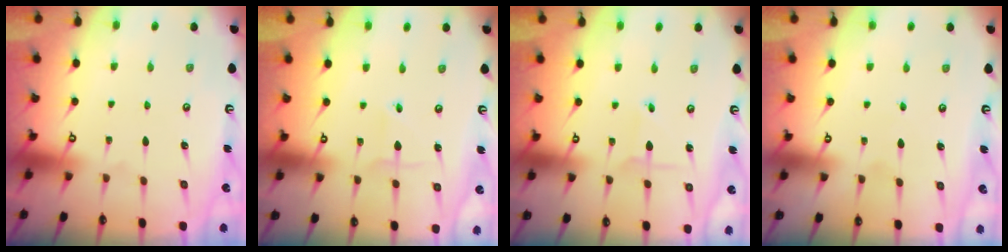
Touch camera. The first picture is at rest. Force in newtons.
{"total": 3.7, "press": 3.7, "slide": 0.3}
{"total": 2.3, "press": 2.3, "slide": 0.2}
{"total": 2.5, "press": 2.5, "slide": 0.2}